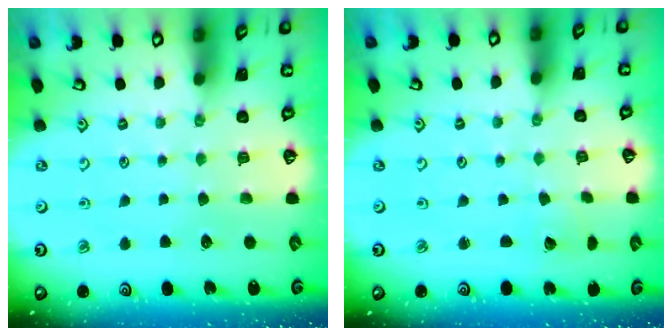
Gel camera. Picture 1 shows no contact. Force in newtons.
{"total": 1.3, "press": 1.3, "slide": 0.0}